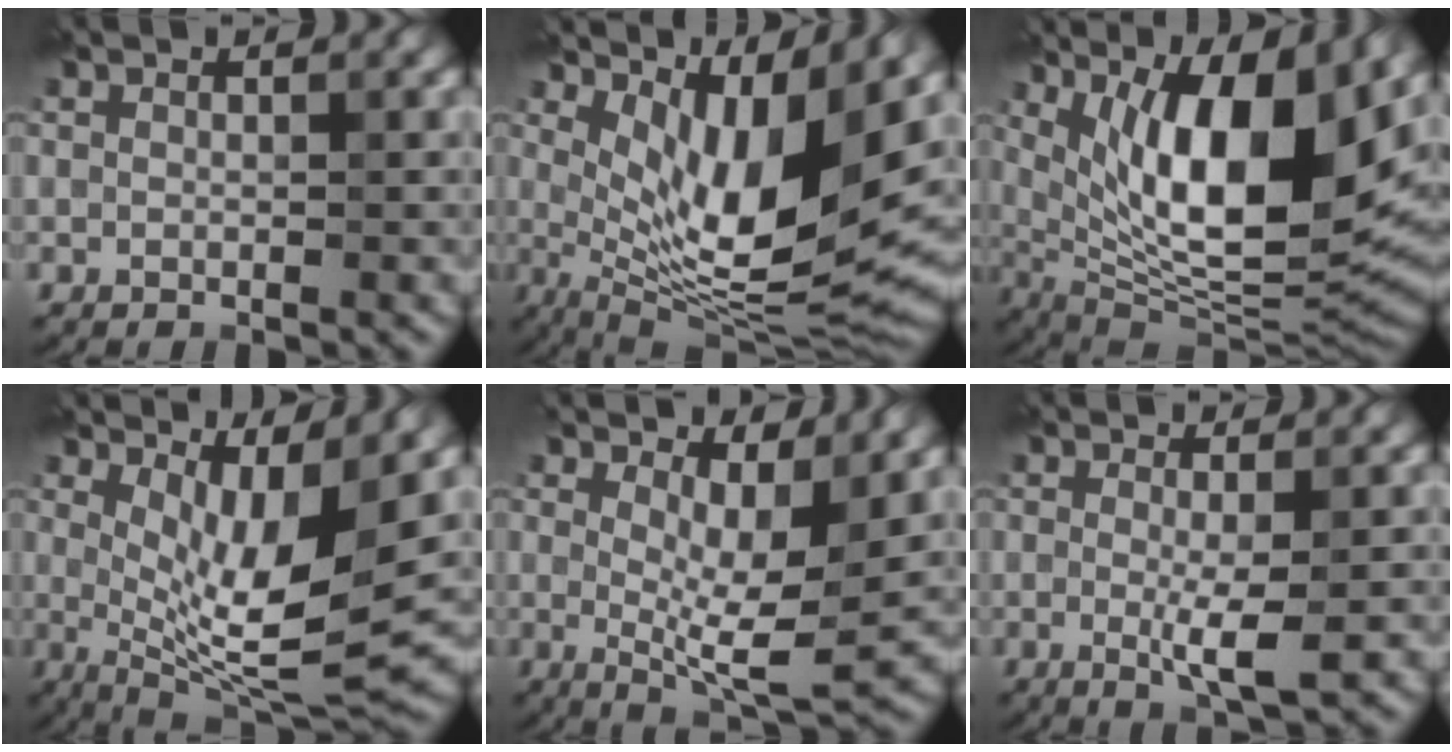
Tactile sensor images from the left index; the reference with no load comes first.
{"total": 11.9, "force": [3.3, 3.8, 10.8], "torque": [-0.176, -0.017, 0.065]}
{"total": 14.3, "force": [4.3, 5.2, 12.6], "torque": [-0.179, -0.018, 0.074]}
{"total": 9.6, "force": [1.9, 2.8, 9.0], "torque": [-0.148, -0.016, 0.037]}
{"total": 7.0, "force": [1.4, 2.4, 6.4], "torque": [-0.105, -0.015, 0.025]}
{"total": 3.2, "force": [-0.3, 0.4, 3.2], "torque": [-0.058, -0.012, -0.003]}